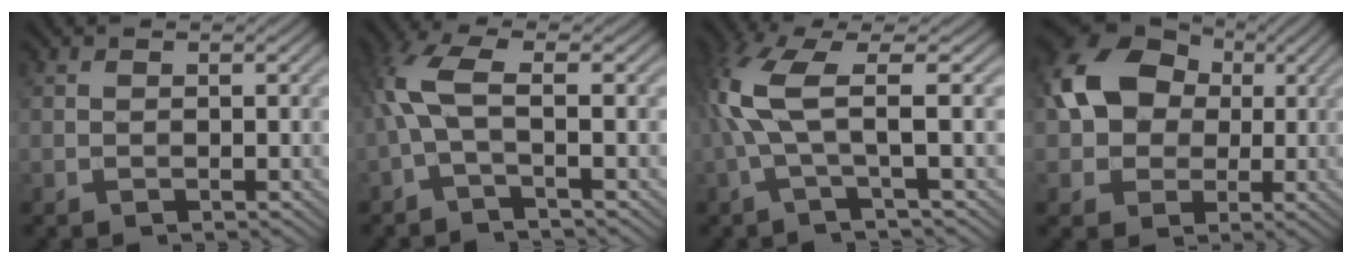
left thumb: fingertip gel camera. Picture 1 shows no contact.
{"total": 5.4, "force": [-0.4, 1.3, 5.2], "torque": [-0.123, 0.016, -0.023]}
{"total": 8.6, "force": [0.3, 1.7, 8.4], "torque": [-0.185, 0.017, -0.008]}
{"total": 11.8, "force": [1.6, 9.3, 7.0], "torque": [-0.155, 0.015, 0.015]}